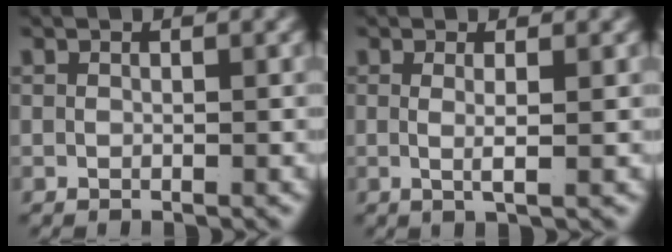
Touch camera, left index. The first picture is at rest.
{"total": 1.8, "force": [0.0, -0.4, 1.7], "torque": [-0.034, -0.015, 0.009]}